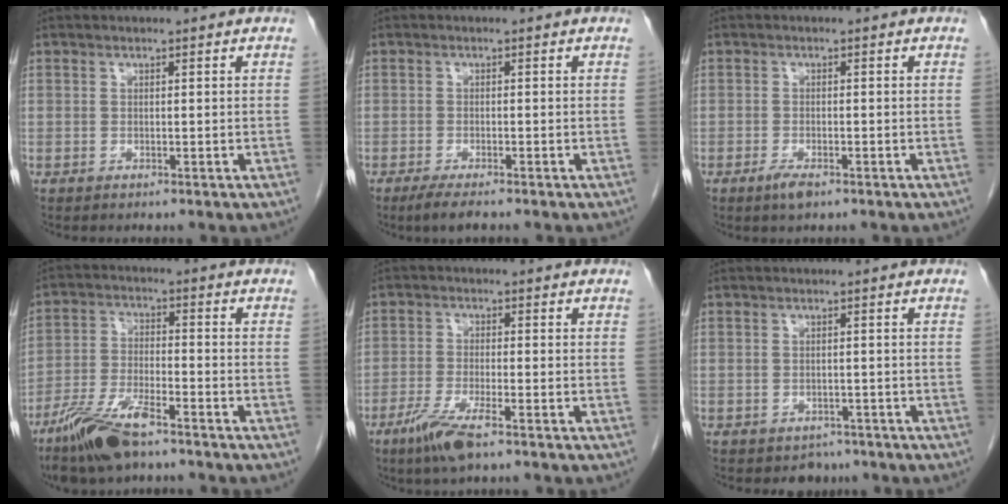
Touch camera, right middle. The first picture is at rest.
{"total": 3.0, "force": [-2.3, 0.2, 1.9], "torque": [-0.043, -0.010, -0.041]}
{"total": 2.3, "force": [-1.5, 0.6, 1.6], "torque": [-0.034, -0.003, -0.026]}
{"total": 10.2, "force": [-7.3, 2.4, 6.7], "torque": [-0.140, -0.018, -0.138]}
{"total": 5.9, "force": [-3.8, 0.5, 4.5], "torque": [-0.096, -0.013, -0.073]}
{"total": 2.5, "force": [-2.0, 1.6, 0.2], "torque": [-0.007, 0.004, -0.024]}